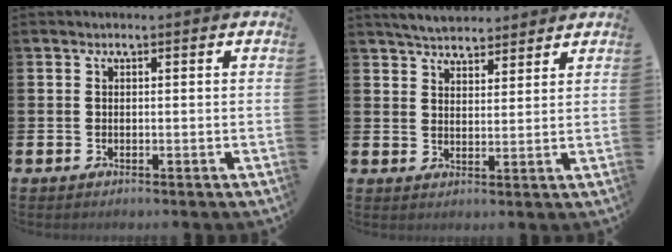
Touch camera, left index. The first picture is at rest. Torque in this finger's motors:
{"motor_torque": [1.07, -1.07, 0.71, 0.05]}